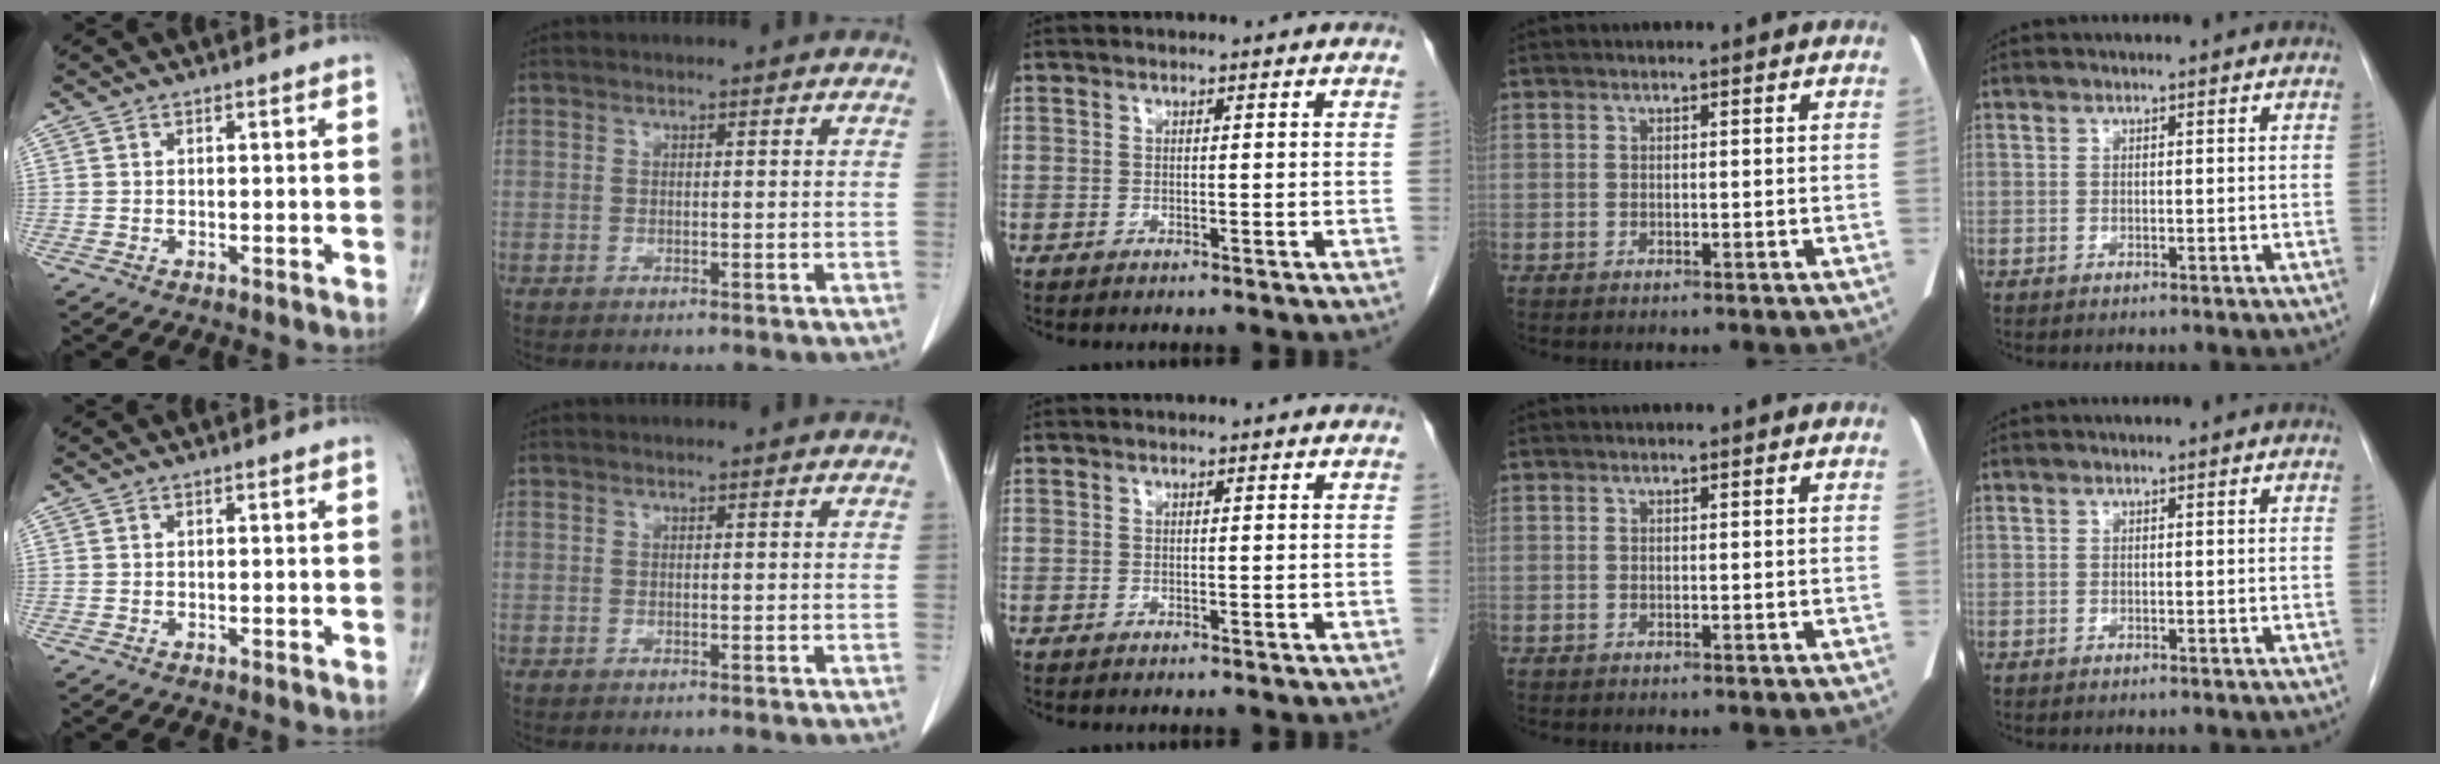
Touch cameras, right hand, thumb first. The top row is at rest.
{}